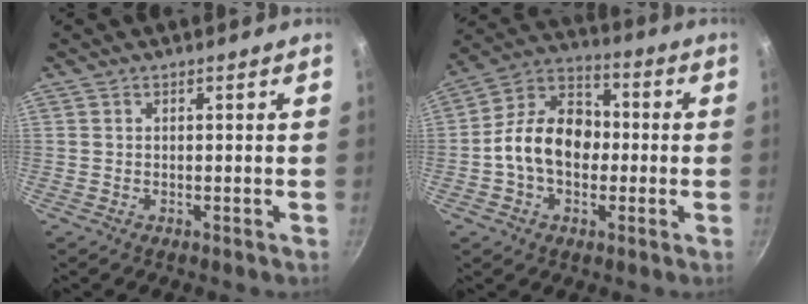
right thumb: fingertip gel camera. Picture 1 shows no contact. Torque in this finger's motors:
{"motor_torque": [-0.01, 1.75, 1.21, -0.88, 0.13]}